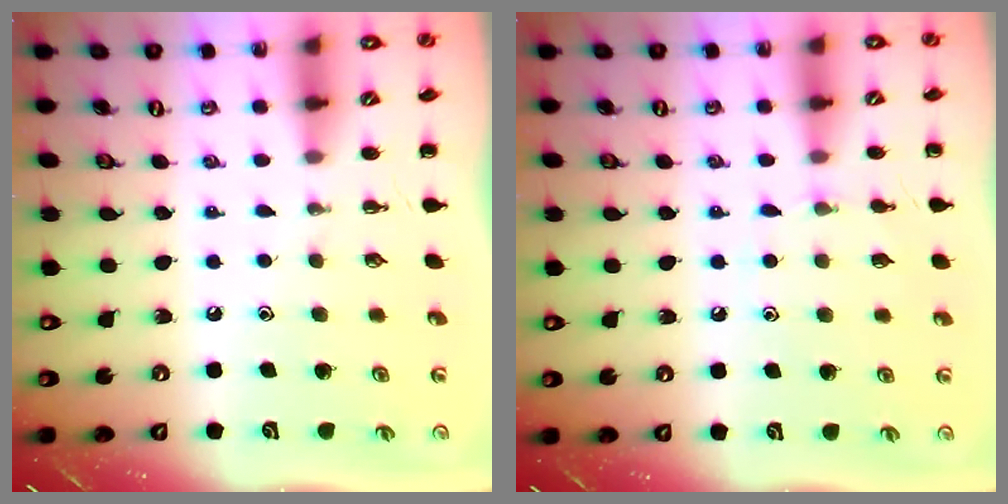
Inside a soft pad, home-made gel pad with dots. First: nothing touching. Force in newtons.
{"total": 6.7, "press": 6.4, "slide": 2.0}